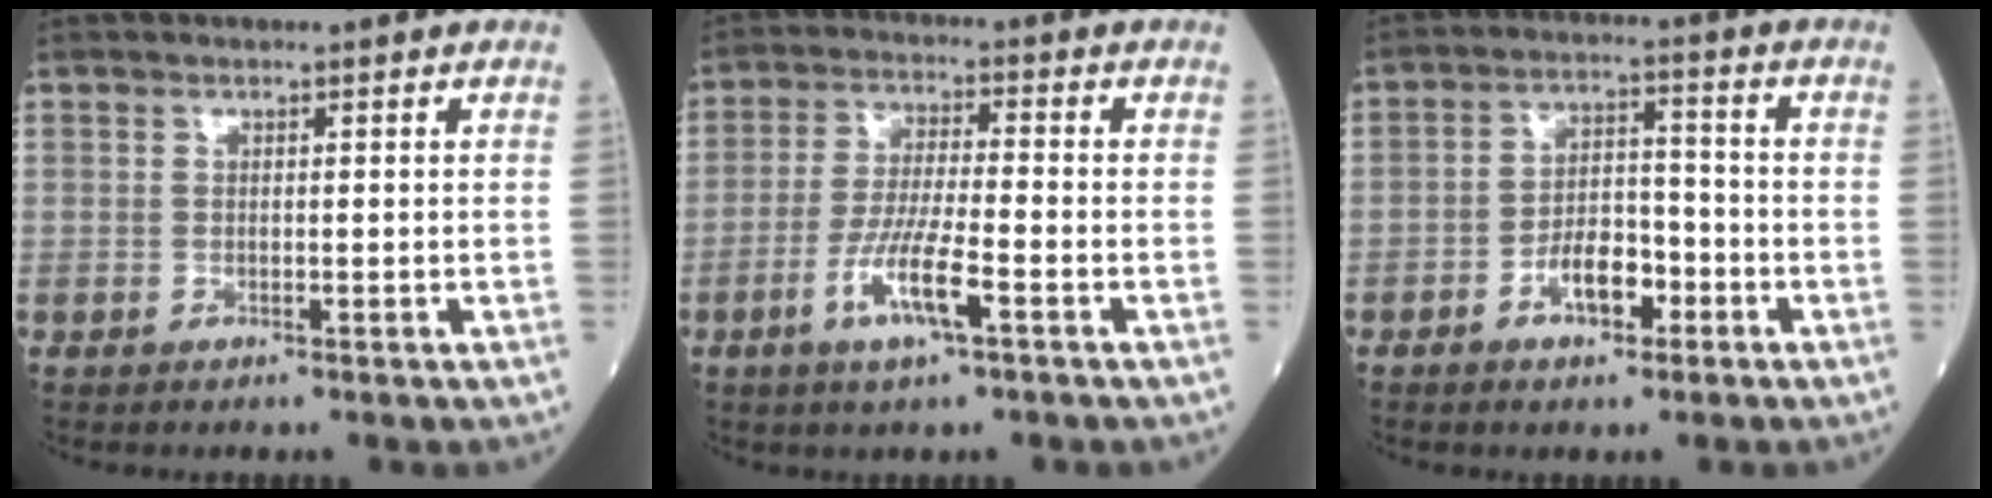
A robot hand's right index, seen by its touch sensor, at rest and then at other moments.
{"total": 8.1, "force": [-3.6, 0.8, 7.2], "torque": [-0.146, -0.008, -0.067]}
{"total": 6.6, "force": [-3.2, 3.1, 4.8], "torque": [-0.088, 0.015, -0.055]}